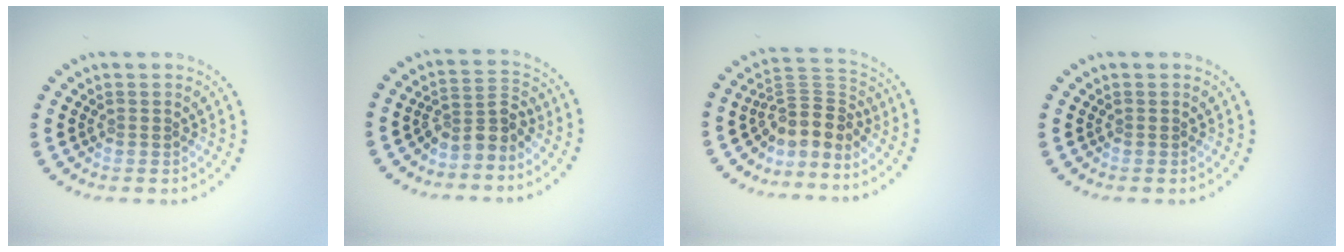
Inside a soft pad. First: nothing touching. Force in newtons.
{"total": 2.7, "press": 2.0, "slide": 1.9}
{"total": 3.5, "press": 2.4, "slide": 2.5}
{"total": 0.0}